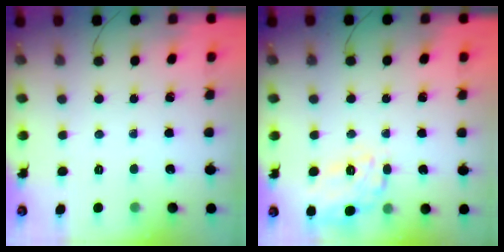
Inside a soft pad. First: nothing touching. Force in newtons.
{"total": 18.1, "press": 18.1, "slide": 1.5}